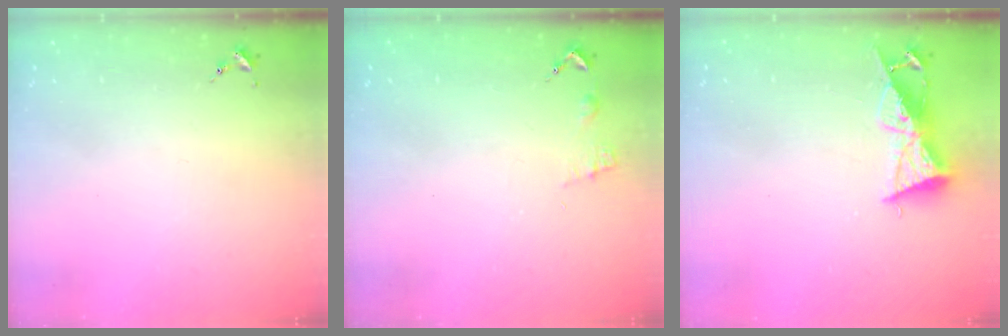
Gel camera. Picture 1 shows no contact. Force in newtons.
{"total": 6.7, "press": 6.7, "slide": 0.5}
{"total": 9.0, "press": 9.0, "slide": 0.5}